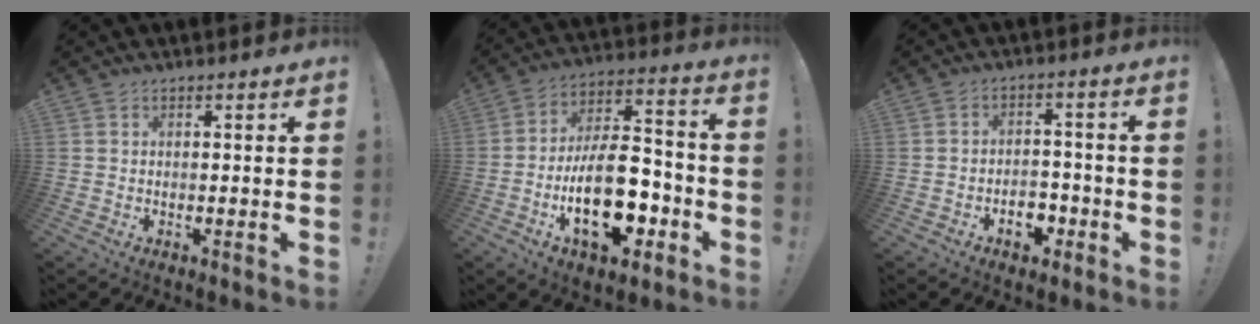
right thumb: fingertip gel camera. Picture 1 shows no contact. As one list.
[{"total": 22.5, "force": [-7.7, 11.1, 18.0], "torque": [-0.320, 0.048, -0.117]}, {"total": 6.9, "force": [-3.3, 4.7, 3.7], "torque": [-0.039, 0.020, -0.054]}]